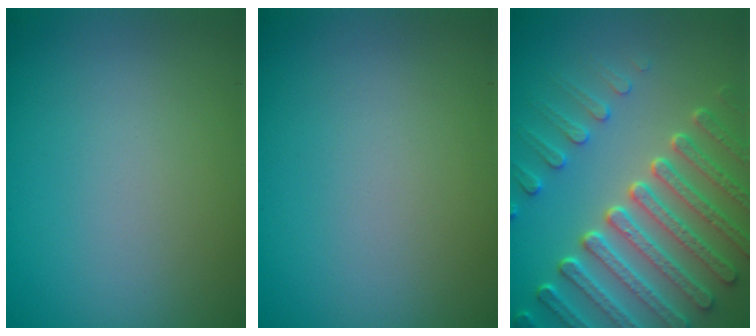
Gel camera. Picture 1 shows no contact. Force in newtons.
{"total": 0.0}
{"total": 7.4, "press": 5.7, "slide": 4.8}